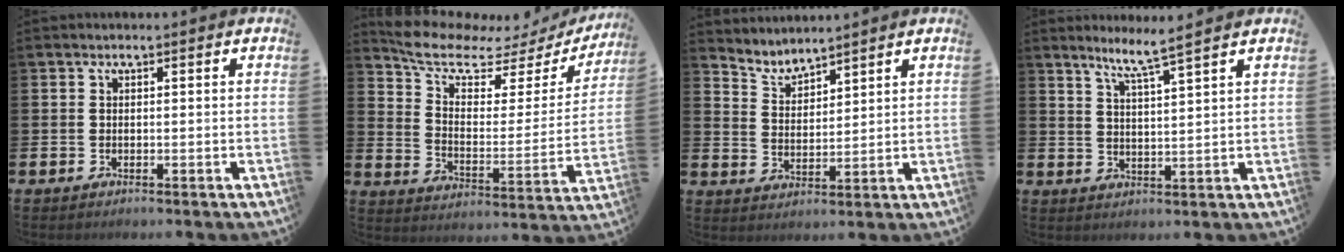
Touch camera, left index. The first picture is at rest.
{"total": 7.9, "force": [6.5, 3.2, 3.2], "torque": [-0.091, -0.047, 0.106]}
{"total": 3.9, "force": [3.9, 0.1, -0.2], "torque": [-0.012, -0.026, 0.070]}
{"total": 4.8, "force": [4.3, -0.9, 1.8], "torque": [-0.048, -0.023, 0.074]}